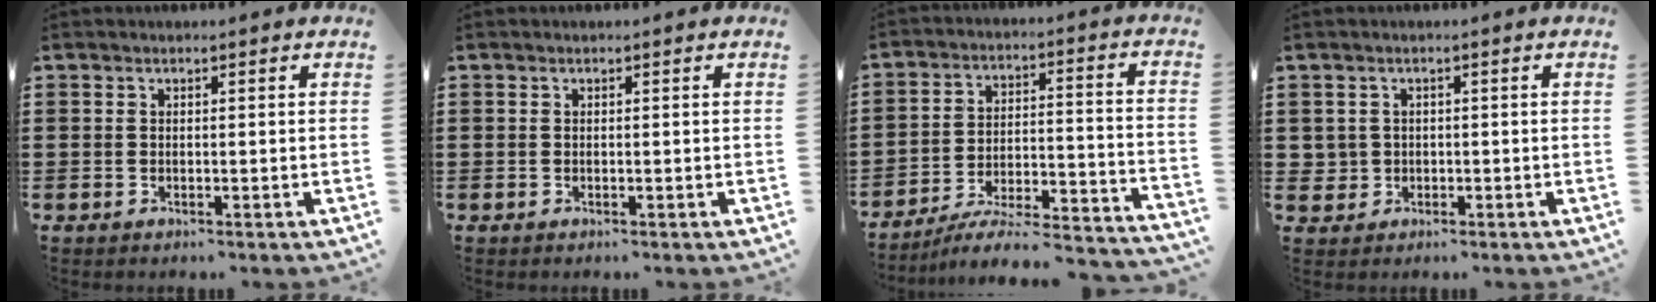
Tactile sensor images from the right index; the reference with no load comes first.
{"total": 0.0}
{"total": 5.7, "force": [-5.1, 0.5, 2.5], "torque": [-0.039, -0.009, -0.101]}
{"total": 1.8, "force": [-0.5, 1.7, 0.2], "torque": [-0.013, 0.003, -0.012]}